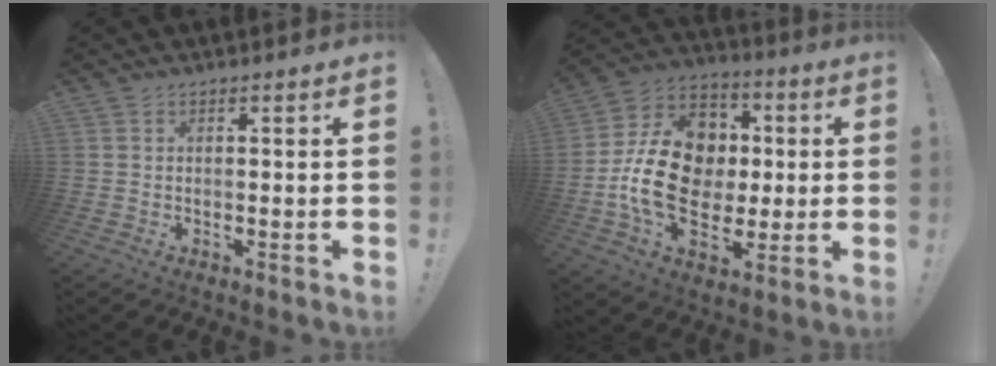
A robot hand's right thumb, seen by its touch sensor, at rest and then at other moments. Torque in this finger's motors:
{"motor_torque": [2.21, 2.80, 1.30, -0.82, 0.19]}